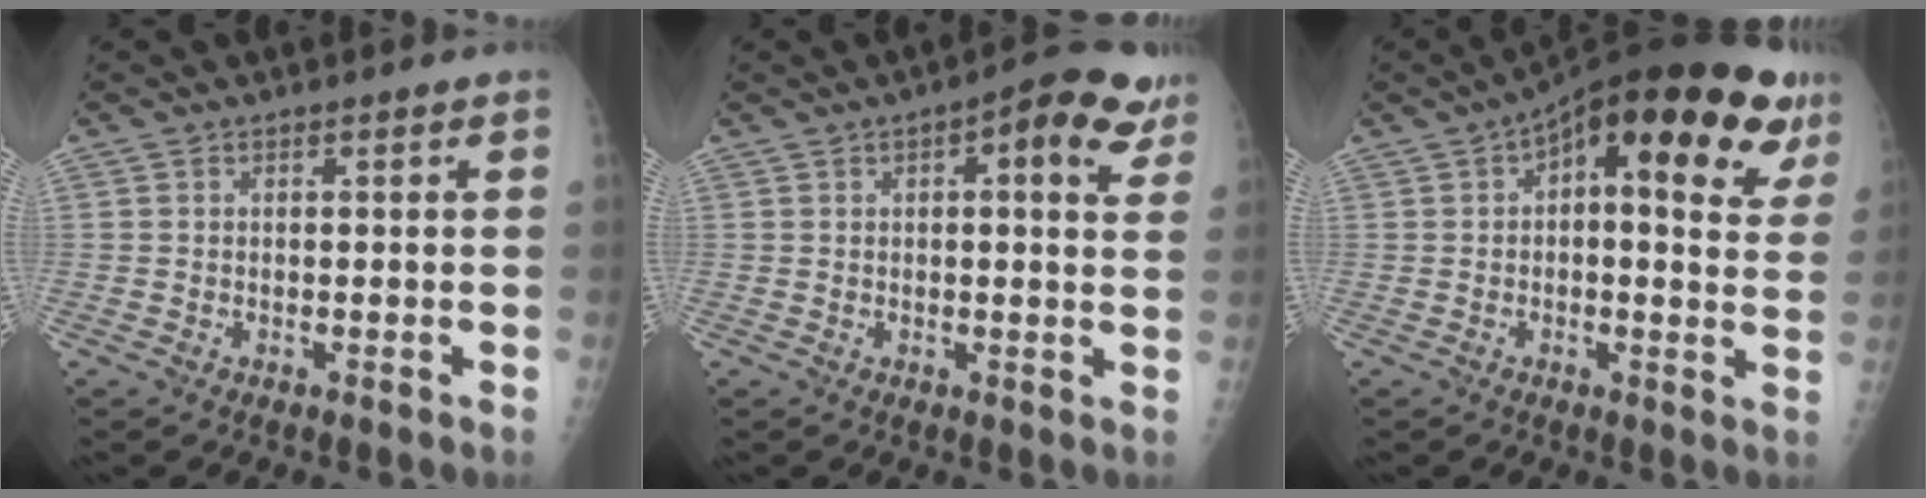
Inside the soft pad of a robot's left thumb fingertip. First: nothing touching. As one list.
[{"total": 10.4, "force": [4.9, 3.6, 8.4], "torque": [-0.083, -0.002, 0.052]}, {"total": 22.4, "force": [9.6, 8.5, 18.3], "torque": [-0.237, 0.017, 0.124]}]